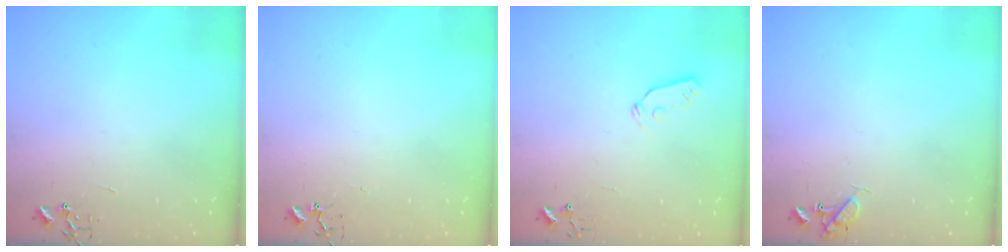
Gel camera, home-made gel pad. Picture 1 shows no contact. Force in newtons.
{"total": 3.9, "press": 3.9, "slide": 0.3}
{"total": 3.8, "press": 3.7, "slide": 0.5}
{"total": 8.6, "press": 8.6, "slide": 0.7}